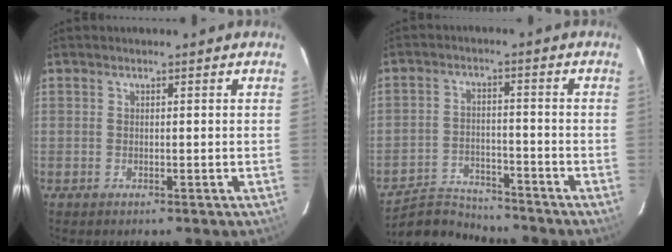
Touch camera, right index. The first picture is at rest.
{"total": 8.6, "force": [-8.2, 2.2, 0.6], "torque": [-0.041, 0.009, -0.139]}